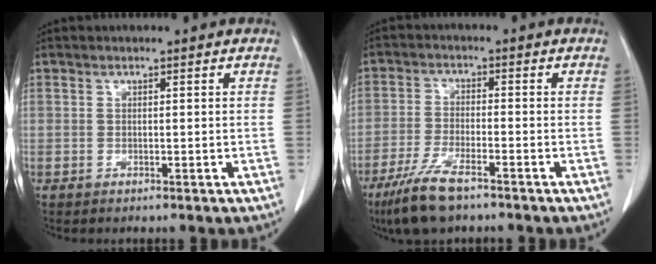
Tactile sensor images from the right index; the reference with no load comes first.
{"total": 8.2, "force": [-5.8, 1.7, 5.5], "torque": [-0.113, -0.015, -0.104]}